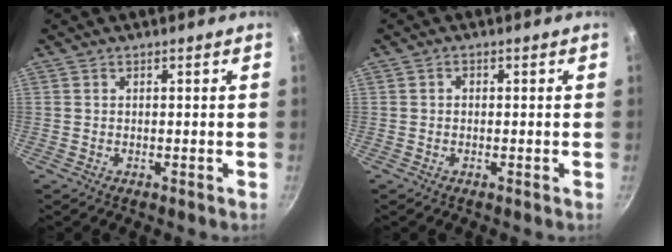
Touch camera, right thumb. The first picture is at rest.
{"total": 1.0, "force": [0.0, 0.8, 0.5], "torque": [-0.009, 0.006, -0.001]}